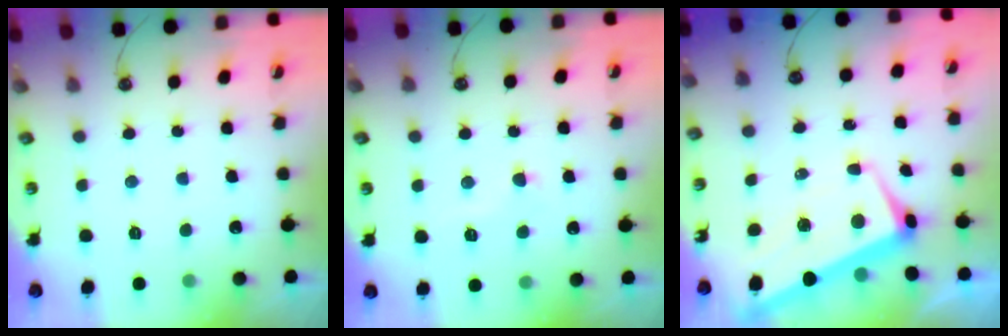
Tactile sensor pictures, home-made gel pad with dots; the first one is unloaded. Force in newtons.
{"total": 2.4, "press": 2.3, "slide": 0.5}
{"total": 1.1, "press": 0.3, "slide": 1.1}